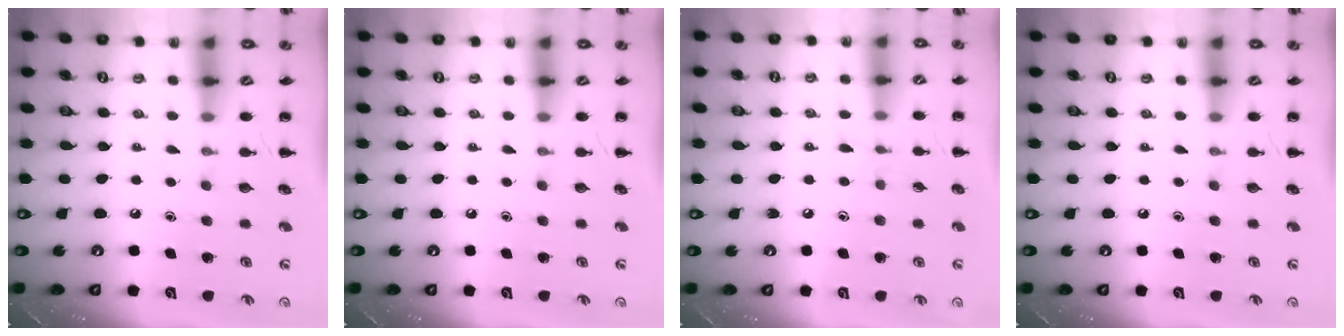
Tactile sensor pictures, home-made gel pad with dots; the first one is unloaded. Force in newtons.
{"total": 0.0}
{"total": 4.4, "press": 4.0, "slide": 1.9}
{"total": 0.0}